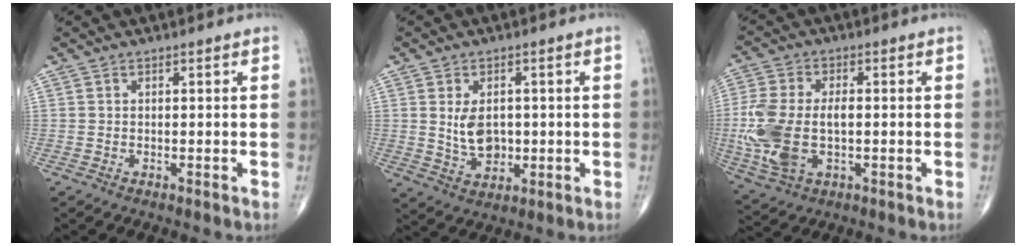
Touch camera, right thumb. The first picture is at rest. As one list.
[{"total": 6.4, "force": [0.4, 4.3, 4.7], "torque": [-0.065, -0.010, 0.019]}, {"total": 15.4, "force": [-1.9, 8.8, 12.5], "torque": [-0.289, 0.003, -0.027]}]